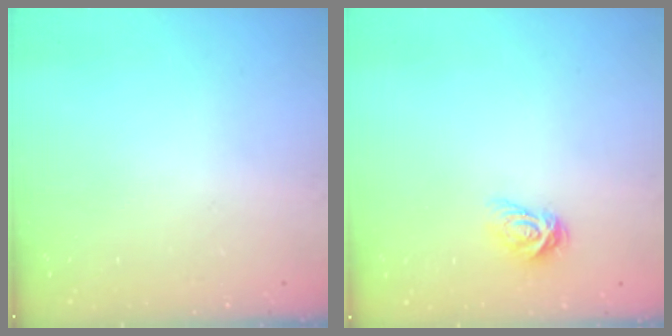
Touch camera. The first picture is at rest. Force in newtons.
{"total": 3.8, "press": 3.8, "slide": 0.2}